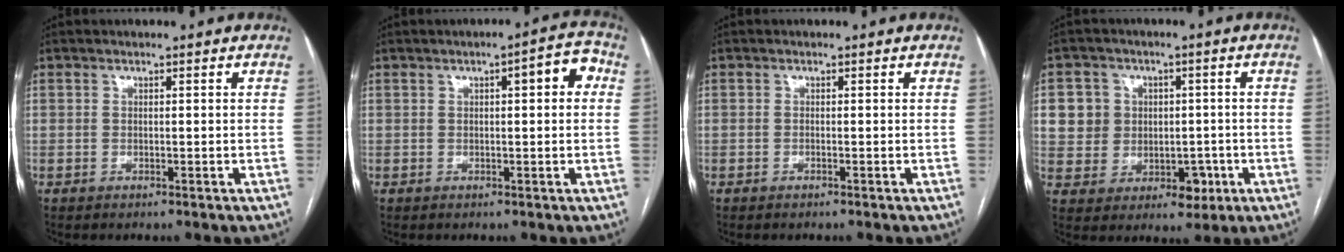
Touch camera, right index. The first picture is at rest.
{"total": 5.3, "force": [1.3, 1.2, 5.0], "torque": [-0.063, 0.024, 0.012]}
{"total": 0.0}
{"total": 9.1, "force": [0.9, 8.8, 2.2], "torque": [-0.038, 0.032, 0.032]}